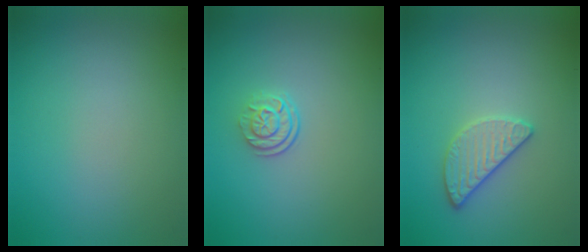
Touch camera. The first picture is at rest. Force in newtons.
{"total": 2.4, "press": 1.7, "slide": 1.6}
{"total": 2.5, "press": 2.3, "slide": 0.8}